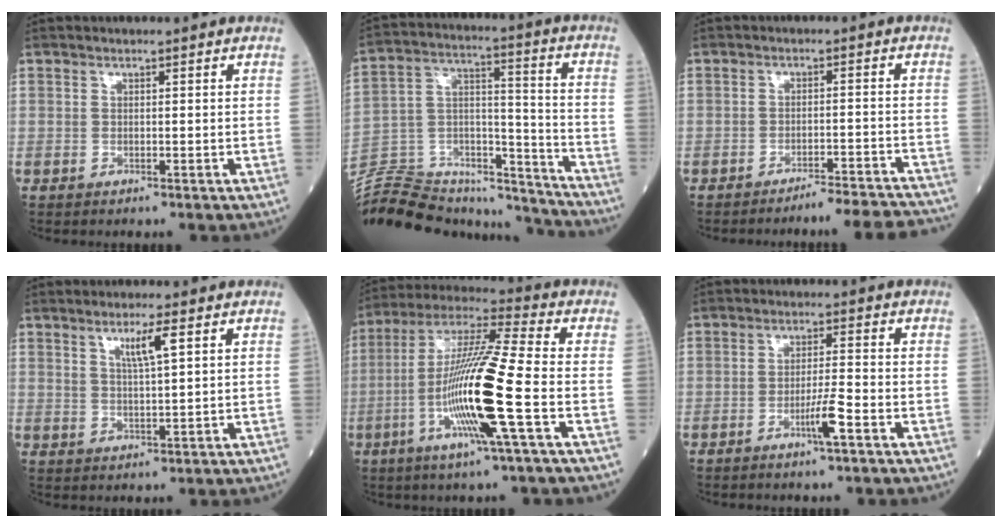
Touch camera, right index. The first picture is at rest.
{"total": 24.2, "force": [-22.4, 6.4, 6.5], "torque": [-0.157, 0.038, -0.350]}
{"total": 12.0, "force": [-11.7, -0.5, 2.6], "torque": [-0.010, -0.003, -0.144]}
{"total": 4.3, "force": [2.2, 0.0, 3.7], "torque": [-0.068, -0.003, 0.040]}
{"total": 16.4, "force": [-4.3, -0.7, 15.8], "torque": [-0.312, -0.011, -0.093]}
{"total": 4.2, "force": [-2.0, -0.3, 3.7], "torque": [-0.068, -0.006, -0.039]}